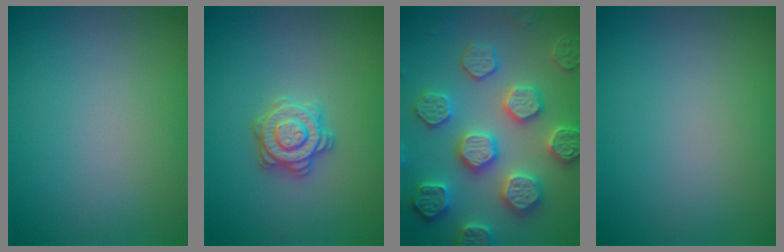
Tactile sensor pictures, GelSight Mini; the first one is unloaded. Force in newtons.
{"total": 2.8, "press": 2.8, "slide": 0.2}
{"total": 6.3, "press": 6.2, "slide": 1.5}
{"total": 0.0}